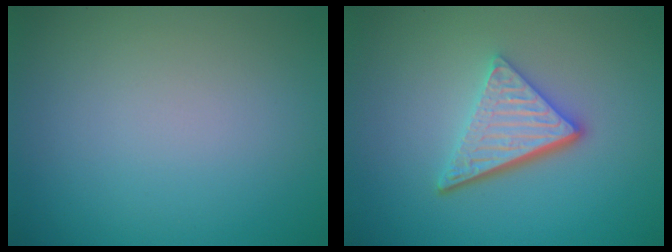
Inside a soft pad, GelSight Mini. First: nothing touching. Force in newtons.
{"total": 4.8, "press": 3.4, "slide": 3.3}